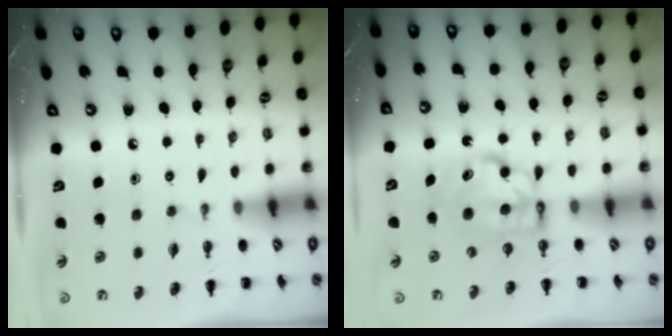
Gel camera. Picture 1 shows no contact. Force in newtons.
{"total": 6.8, "press": 6.7, "slide": 0.5}